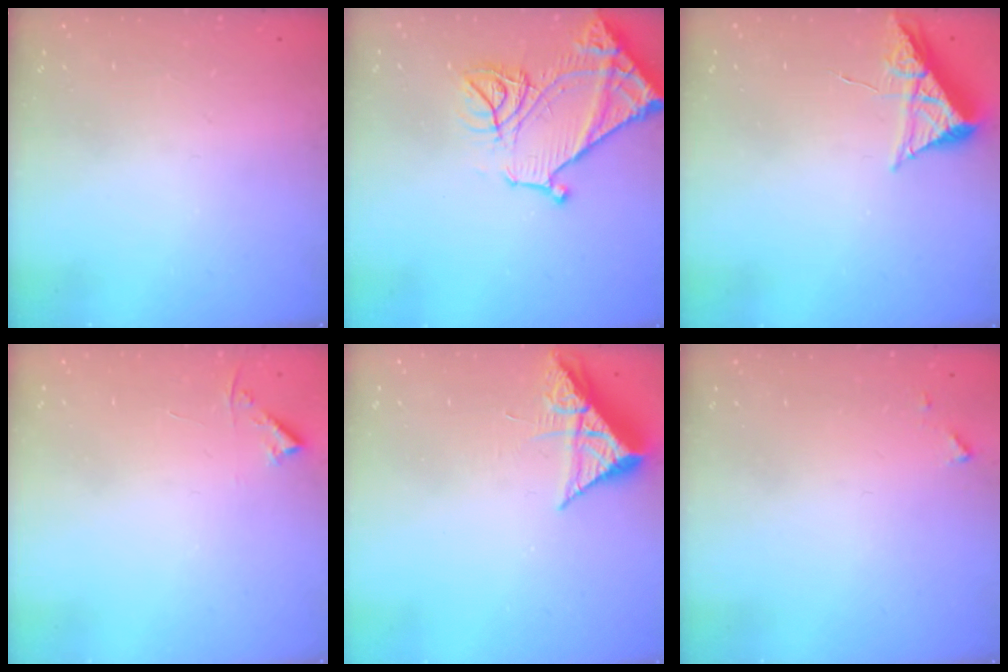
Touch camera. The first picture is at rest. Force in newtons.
{"total": 15.8, "press": 15.7, "slide": 1.5}
{"total": 7.9, "press": 7.9, "slide": 0.8}
{"total": 3.1, "press": 3.0, "slide": 0.3}
{"total": 7.0, "press": 7.0, "slide": 0.3}
{"total": 4.3, "press": 4.2, "slide": 0.5}